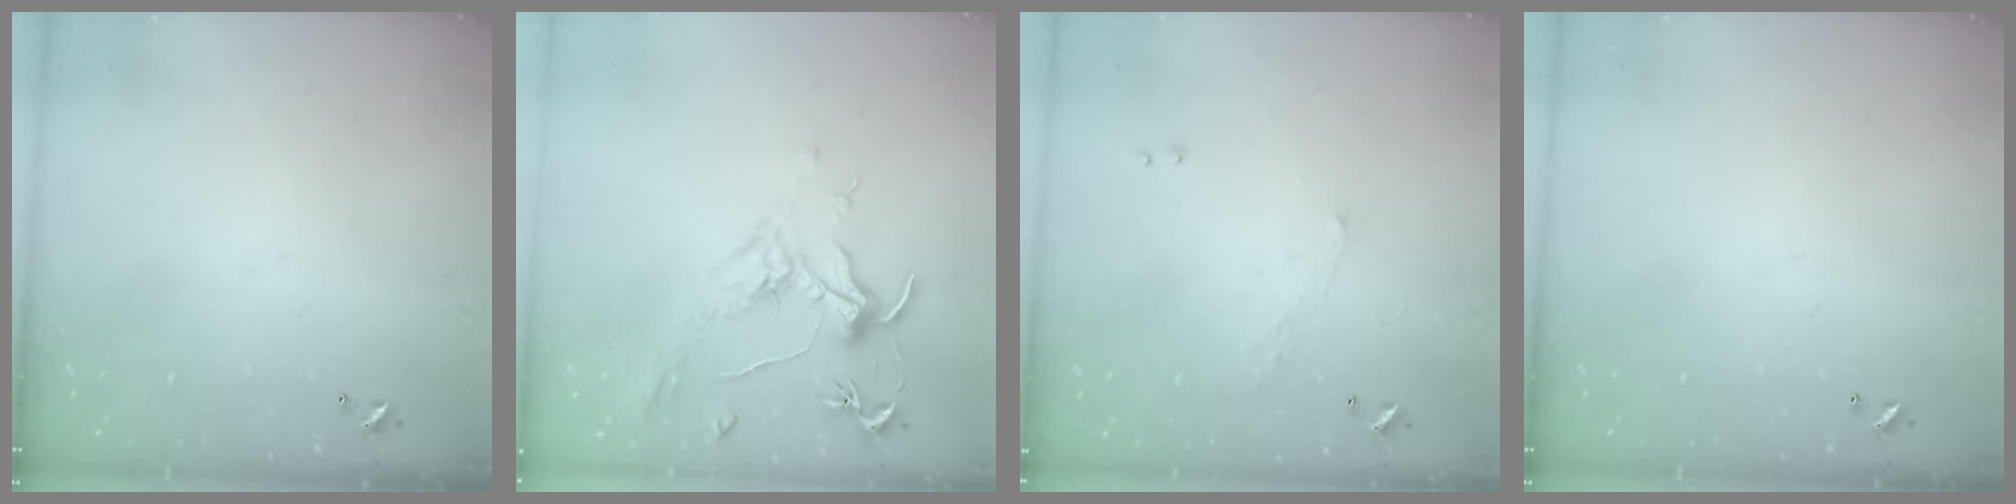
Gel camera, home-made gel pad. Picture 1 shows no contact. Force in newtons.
{"total": 1.9, "press": 1.7, "slide": 0.9}
{"total": 0.8, "press": 0.6, "slide": 0.5}
{"total": 0.0}